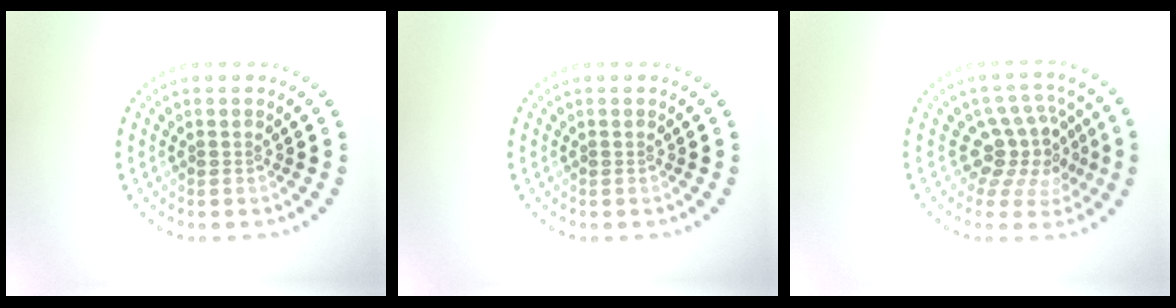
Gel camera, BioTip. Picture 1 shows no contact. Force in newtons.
{"total": 0.0}
{"total": 4.2, "press": 3.1, "slide": 2.8}